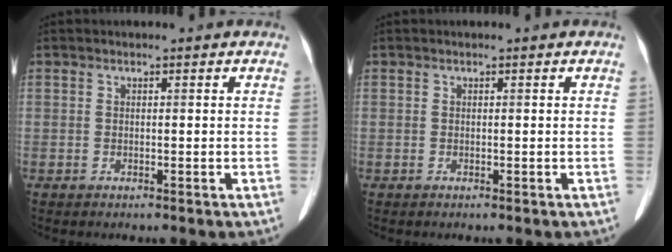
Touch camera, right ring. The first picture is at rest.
{"total": 0.0}